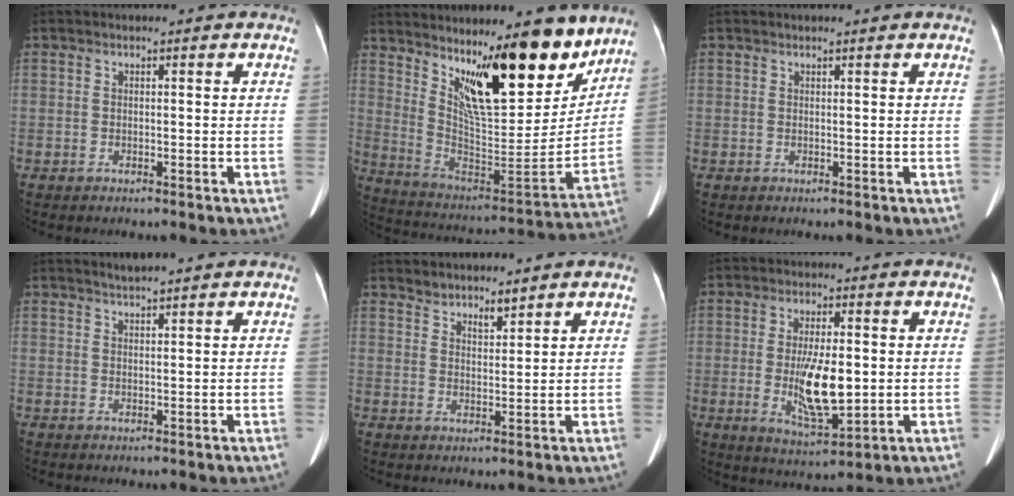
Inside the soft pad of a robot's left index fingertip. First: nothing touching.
{"total": 18.3, "force": [12.5, 4.7, 12.6], "torque": [-0.186, -0.029, 0.214]}
{"total": 0.6, "force": [0.5, 0.0, 0.3], "torque": [-0.006, 0.007, 0.011]}
{"total": 2.3, "force": [2.1, -0.4, 0.9], "torque": [-0.016, 0.011, 0.040]}
{"total": 3.5, "force": [3.3, 0.8, 0.6], "torque": [-0.002, 0.010, 0.057]}
{"total": 9.2, "force": [-0.6, 2.8, 8.7], "torque": [-0.168, -0.015, -0.006]}